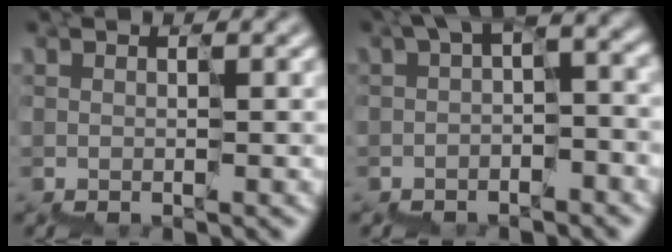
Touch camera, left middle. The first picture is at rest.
{"total": 3.7, "force": [-0.2, 1.6, 3.4], "torque": [-0.055, 0.008, -0.014]}